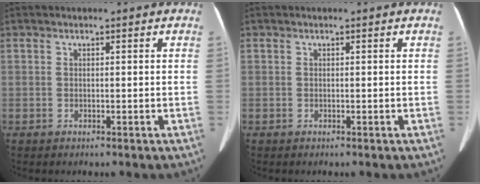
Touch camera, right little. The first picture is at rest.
{"total": 0.0}